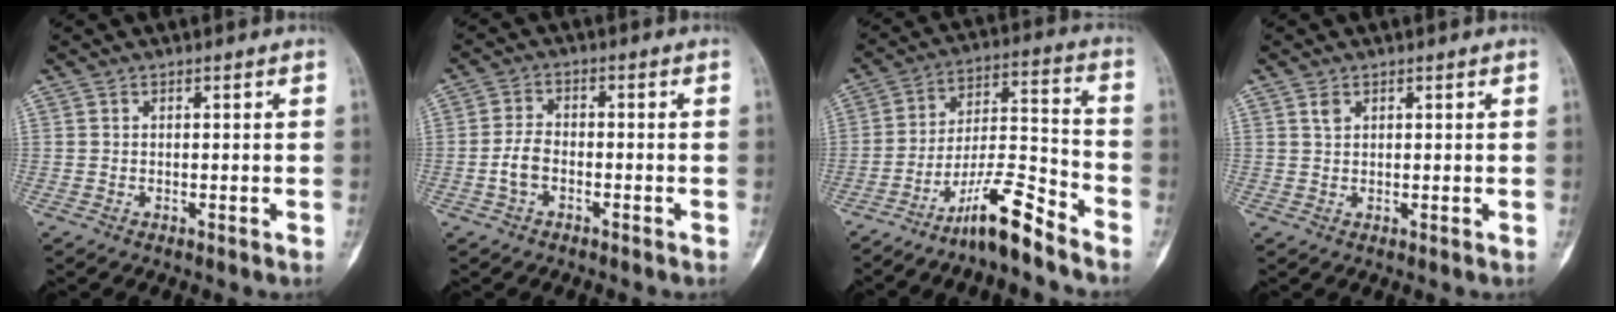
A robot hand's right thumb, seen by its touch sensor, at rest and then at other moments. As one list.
[{"total": 4.1, "force": [-1.5, 2.4, 2.9], "torque": [-0.059, 0.015, -0.033]}, {"total": 11.9, "force": [-9.2, 1.7, 7.3], "torque": [-0.132, 0.084, -0.165]}, {"total": 1.4, "force": [0.8, 0.8, 0.8], "torque": [-0.010, 0.001, 0.016]}]